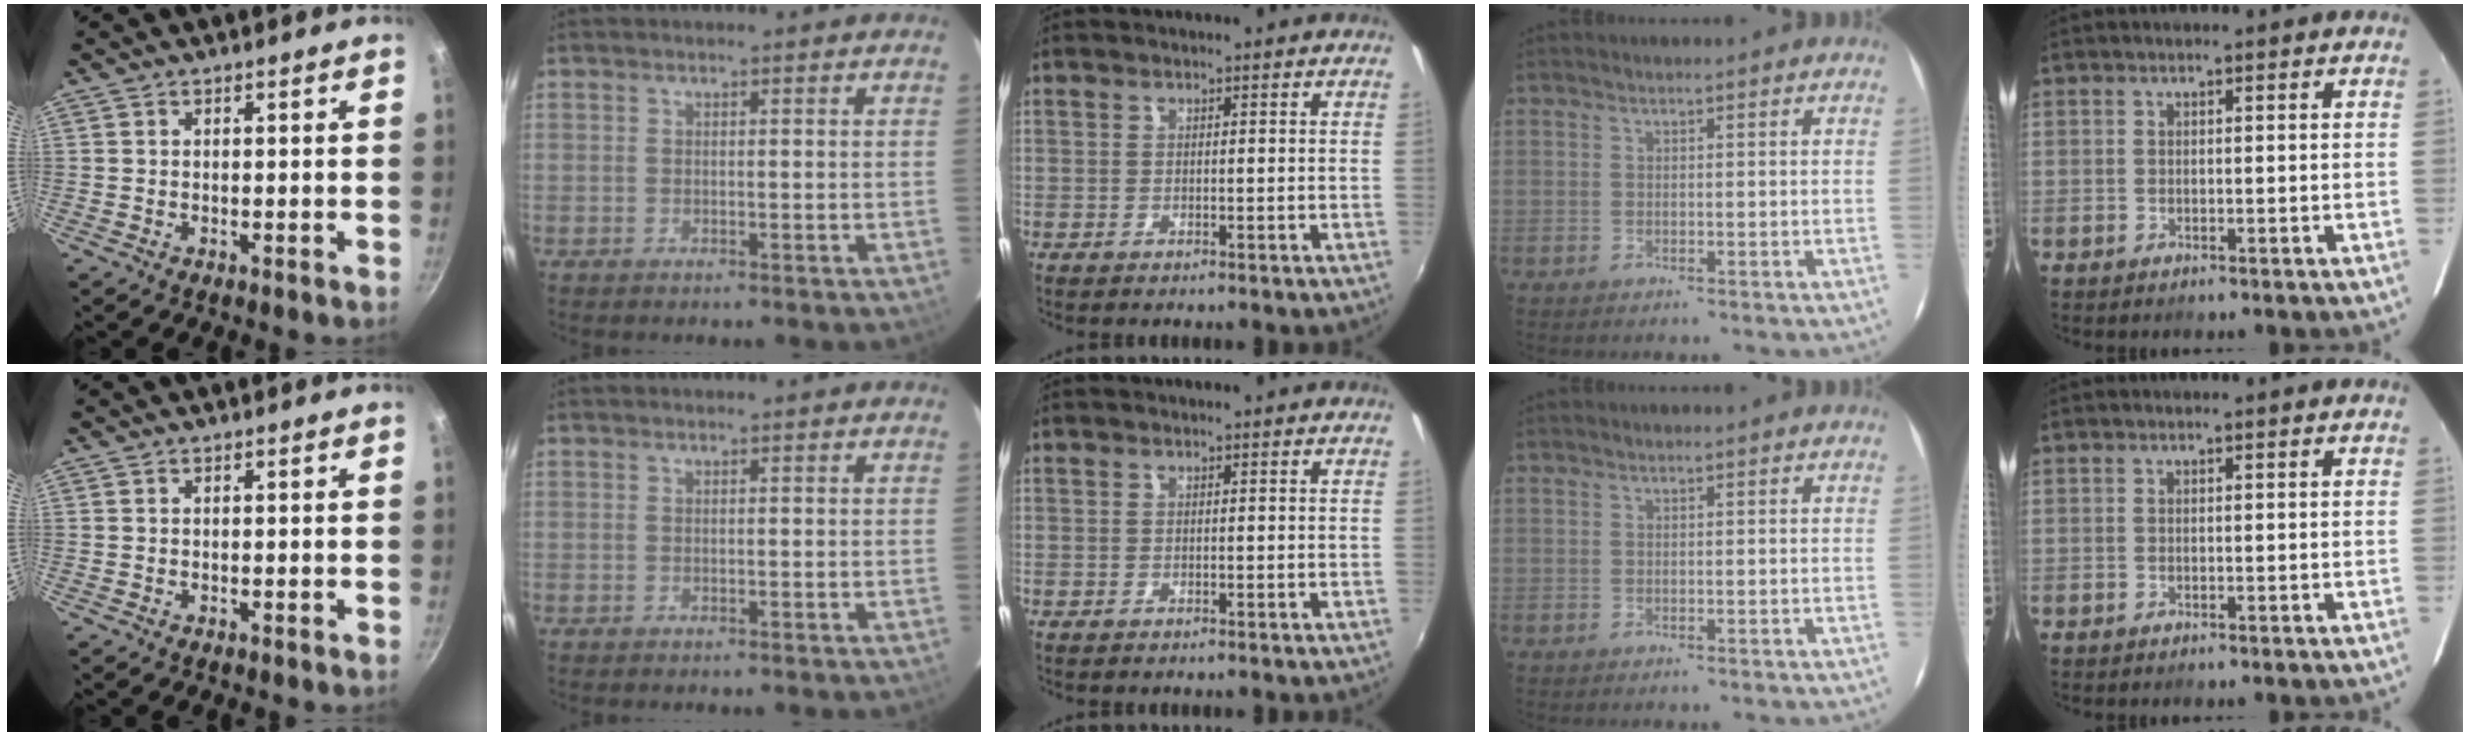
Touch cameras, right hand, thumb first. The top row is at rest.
{}